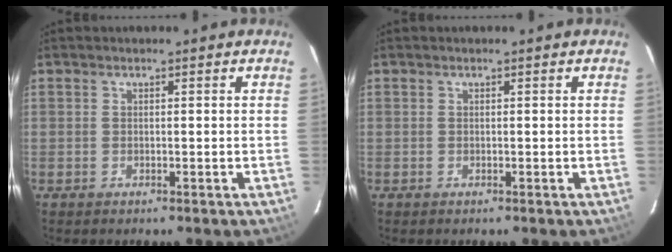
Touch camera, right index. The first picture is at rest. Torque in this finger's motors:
{"motor_torque": [-0.02, -0.02, 0.00, 0.00]}